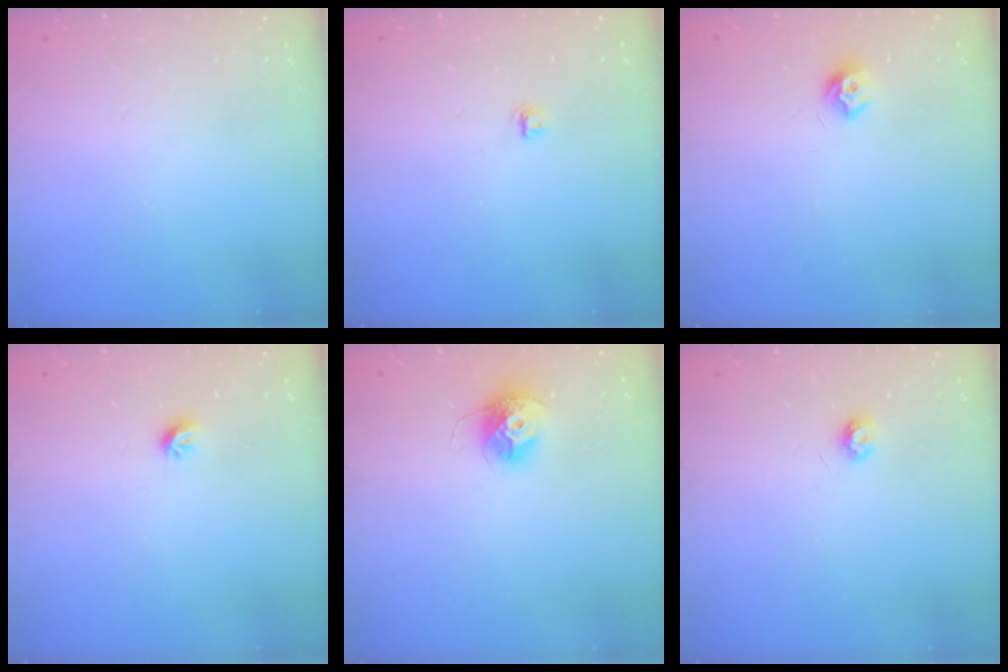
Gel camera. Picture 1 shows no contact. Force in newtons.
{"total": 4.1, "press": 4.1, "slide": 0.5}
{"total": 6.7, "press": 6.6, "slide": 0.6}
{"total": 5.7, "press": 5.6, "slide": 0.8}
{"total": 10.9, "press": 10.9, "slide": 0.7}
{"total": 4.6, "press": 4.6, "slide": 0.5}